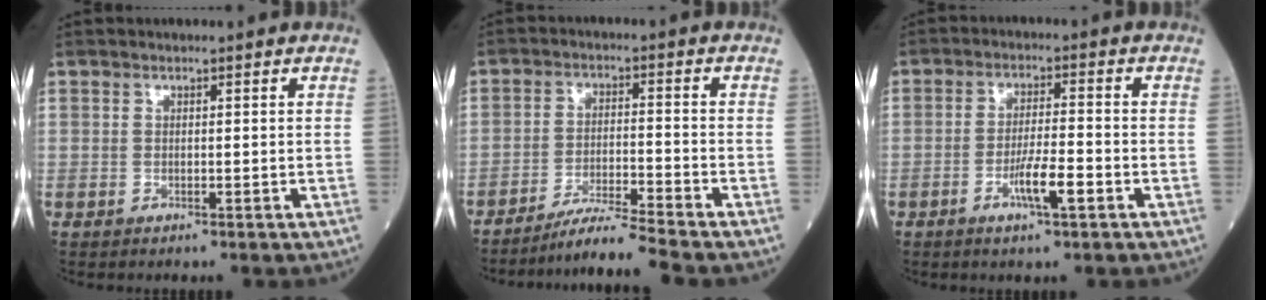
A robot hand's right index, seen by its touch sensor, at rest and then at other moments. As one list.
[{"total": 6.8, "force": [-6.1, -2.0, 2.4], "torque": [-0.043, -0.022, -0.110]}, {"total": 5.6, "force": [-2.4, 0.5, 5.0], "torque": [-0.094, -0.003, -0.042]}]